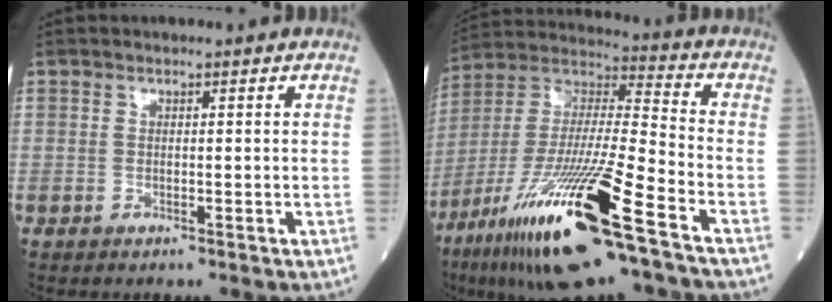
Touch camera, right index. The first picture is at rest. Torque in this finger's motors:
{"motor_torque": [1.76, -0.38, 1.05, 0.21]}